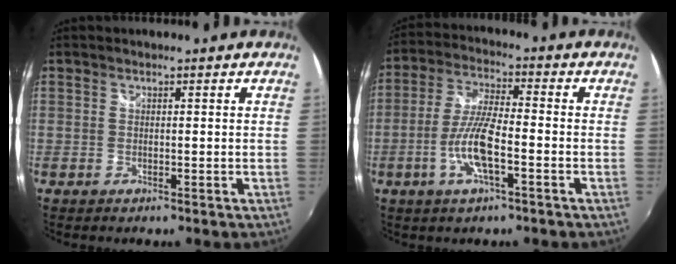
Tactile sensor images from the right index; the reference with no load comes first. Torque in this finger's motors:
{"motor_torque": [1.57, -0.24, 0.81, 0.17]}